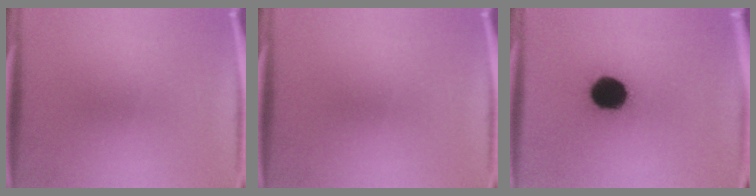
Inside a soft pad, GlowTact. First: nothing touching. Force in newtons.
{"total": 0.0}
{"total": 14.5}